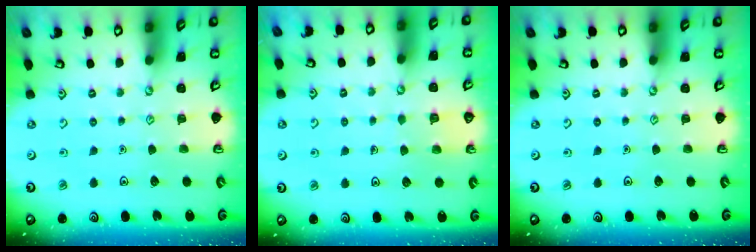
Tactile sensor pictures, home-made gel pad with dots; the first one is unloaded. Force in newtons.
{"total": 3.4, "press": 3.3, "slide": 0.3}
{"total": 0.0}